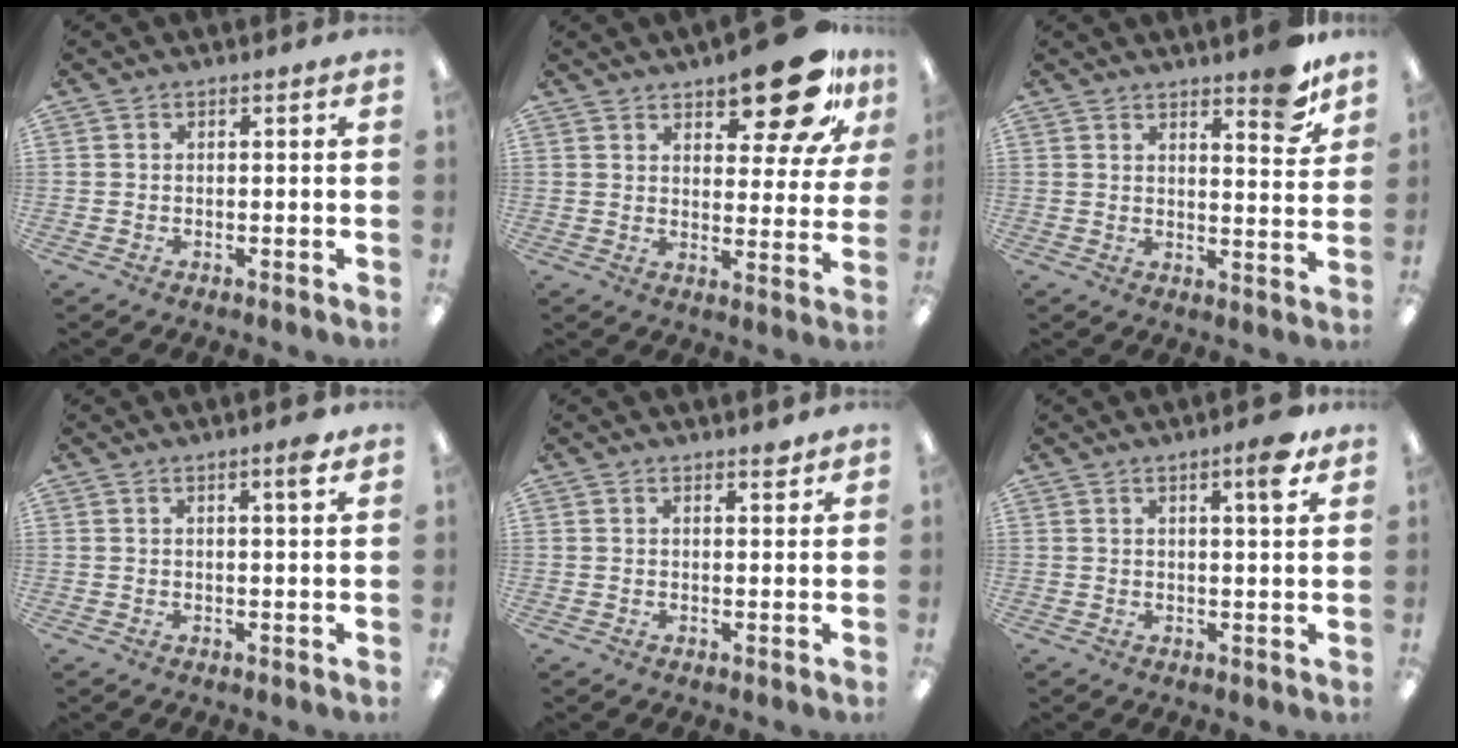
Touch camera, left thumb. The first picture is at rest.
{"total": 15.9, "force": [10.9, 6.1, 9.8], "torque": [-0.122, -0.064, 0.179]}
{"total": 8.5, "force": [6.6, 2.4, 4.8], "torque": [-0.046, -0.045, 0.107]}
{"total": 3.2, "force": [2.1, 0.4, 2.3], "torque": [-0.035, -0.005, 0.032]}
{"total": 2.0, "force": [1.8, 0.5, 0.7], "torque": [0.001, -0.010, 0.029]}
{"total": 5.2, "force": [3.2, 0.9, 4.0], "torque": [-0.056, -0.010, 0.047]}